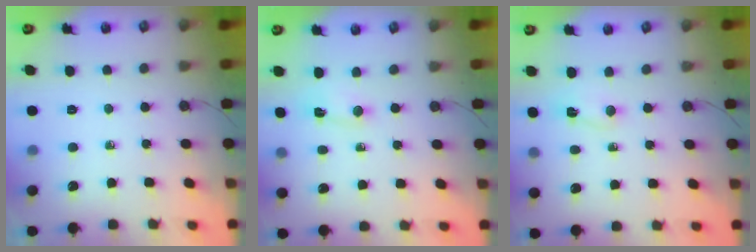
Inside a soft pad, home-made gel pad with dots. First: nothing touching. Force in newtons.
{"total": 1.4, "press": 1.2, "slide": 0.7}
{"total": 2.2, "press": 1.9, "slide": 1.1}